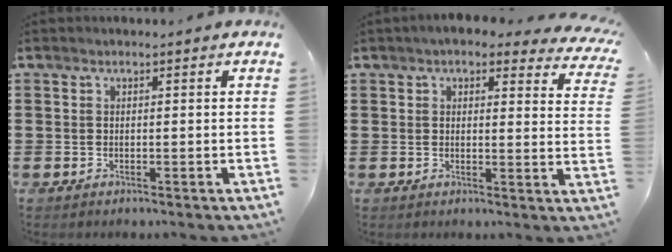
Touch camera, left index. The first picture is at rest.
{"total": 4.3, "force": [3.6, 0.9, 2.1], "torque": [-0.045, -0.010, 0.063]}